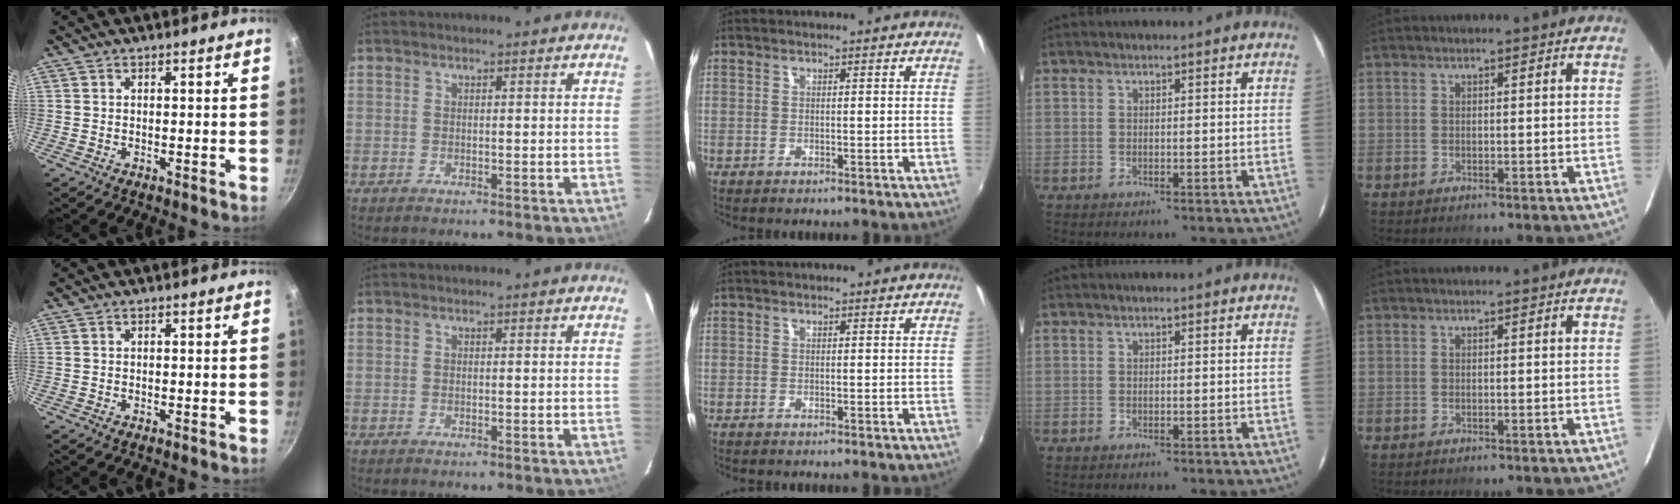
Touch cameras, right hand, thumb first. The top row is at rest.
{}